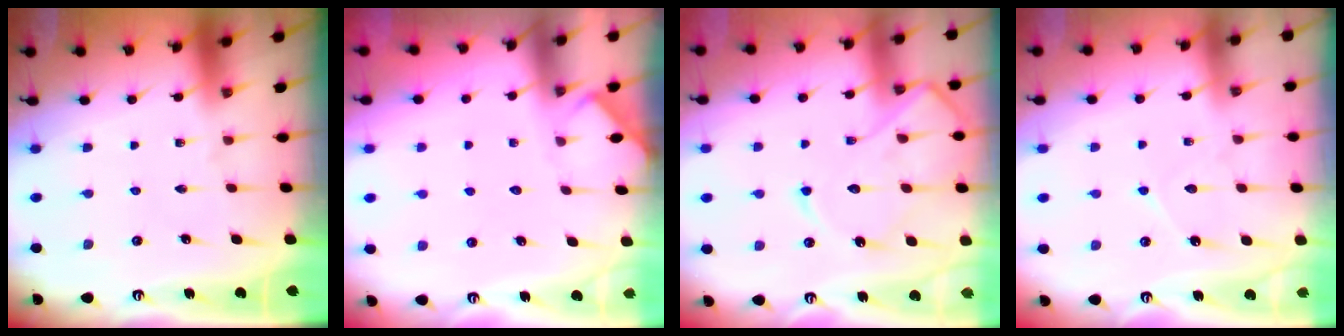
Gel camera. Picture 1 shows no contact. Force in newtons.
{"total": 3.3, "press": 3.3, "slide": 0.4}
{"total": 12.8, "press": 12.8, "slide": 1.2}
{"total": 5.3, "press": 5.2, "slide": 0.6}